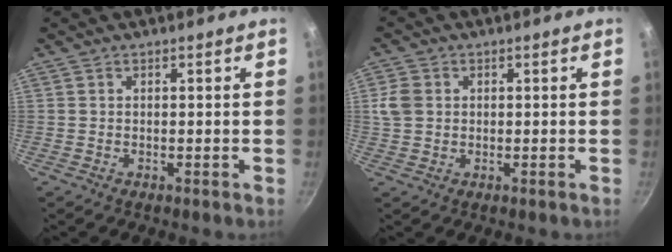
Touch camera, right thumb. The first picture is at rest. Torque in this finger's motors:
{"motor_torque": [0.71, 0.86, 0.61, -0.45, 0.00]}